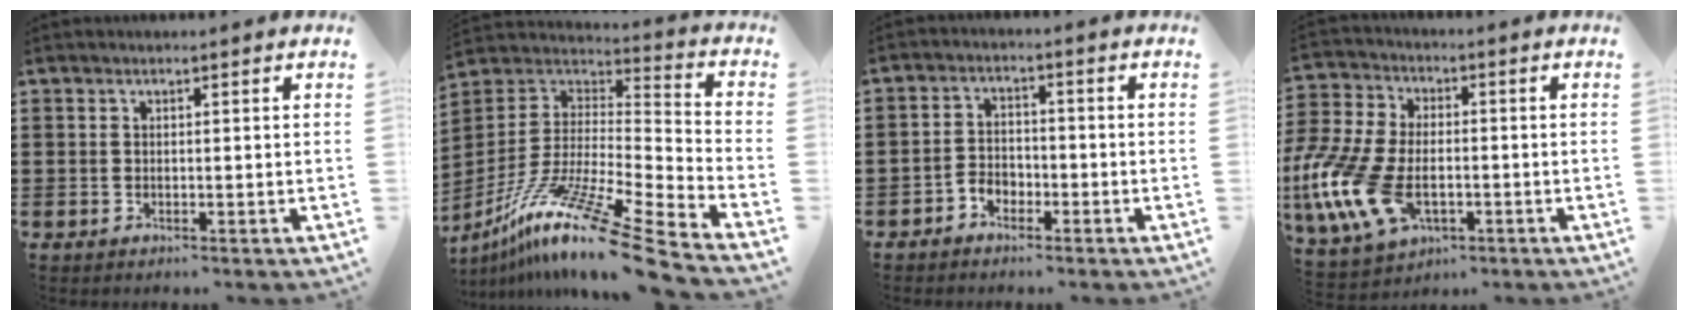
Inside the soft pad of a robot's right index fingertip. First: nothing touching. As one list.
[{"total": 15.2, "force": [-11.3, 0.2, 10.2], "torque": [-0.194, 0.015, -0.212]}, {"total": 2.9, "force": [-2.2, 1.7, 0.8], "torque": [-0.021, 0.006, -0.046]}, {"total": 13.7, "force": [-4.6, 7.7, 10.4], "torque": [-0.270, -0.009, -0.093]}]